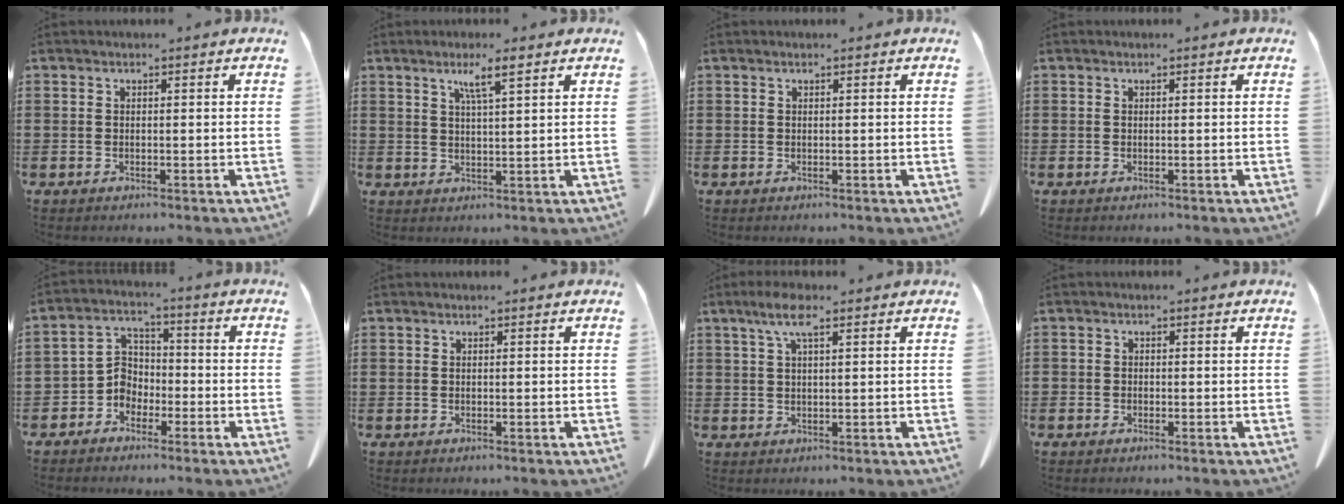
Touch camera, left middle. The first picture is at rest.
{"total": 4.0, "force": [2.7, 0.1, 3.0], "torque": [-0.056, -0.002, 0.044]}
{"total": 0.0}
{"total": 0.0}
{"total": 4.1, "force": [-2.6, 3.1, 0.9], "torque": [-0.035, 0.003, -0.060]}
{"total": 0.0}
{"total": 4.8, "force": [2.3, 1.2, 4.0], "torque": [-0.084, 0.007, 0.040]}
{"total": 0.8, "force": [-0.7, 0.4, 0.2], "torque": [-0.006, 0.000, -0.014]}